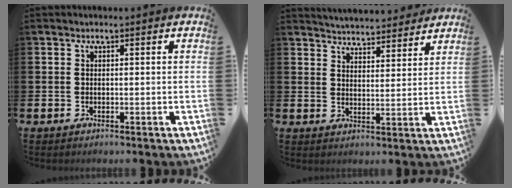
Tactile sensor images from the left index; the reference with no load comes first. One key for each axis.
{"total": 5.0, "fx": 5.0, "fy": 0.5, "fz": -0.2, "tx": -0.009, "ty": -0.035, "tz": 0.088}